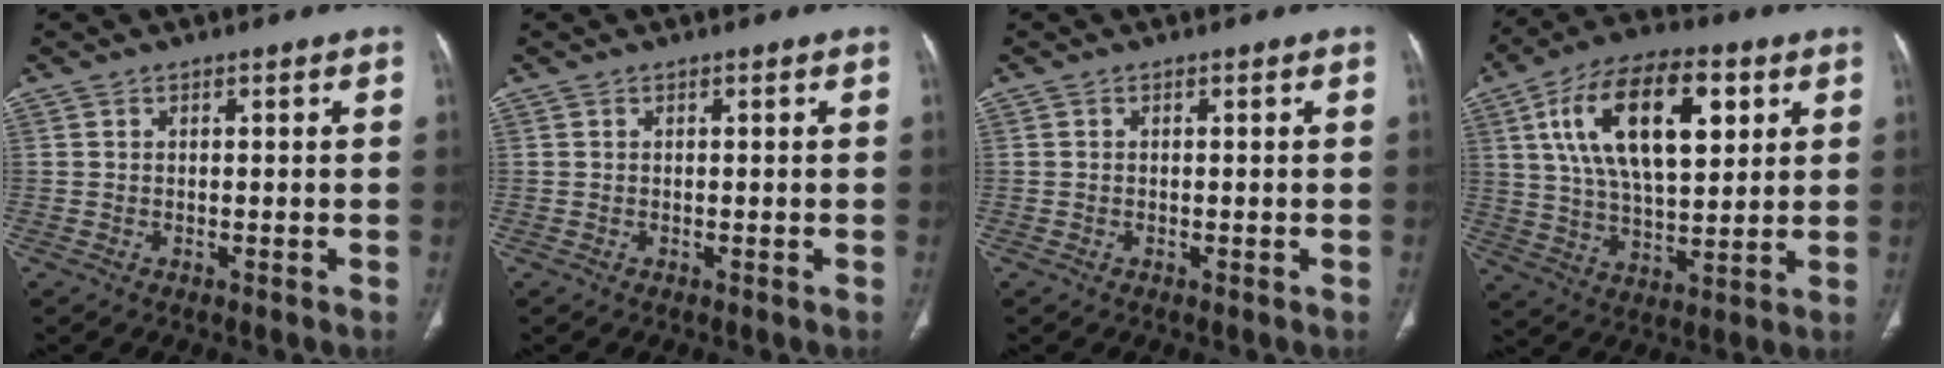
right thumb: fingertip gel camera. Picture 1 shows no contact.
{"total": 0.0}
{"total": 0.0}
{"total": 21.3, "force": [7.2, 10.3, 17.2], "torque": [-0.279, -0.009, 0.123]}